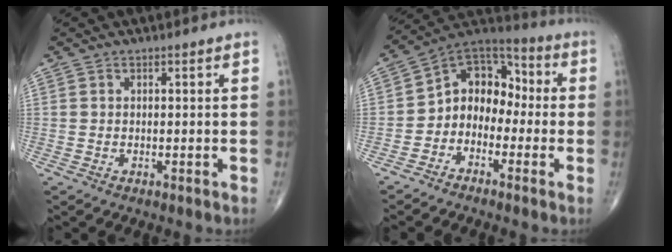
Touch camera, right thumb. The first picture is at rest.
{"total": 10.8, "force": [-2.0, 8.4, 6.5], "torque": [-0.065, 0.061, -0.056]}